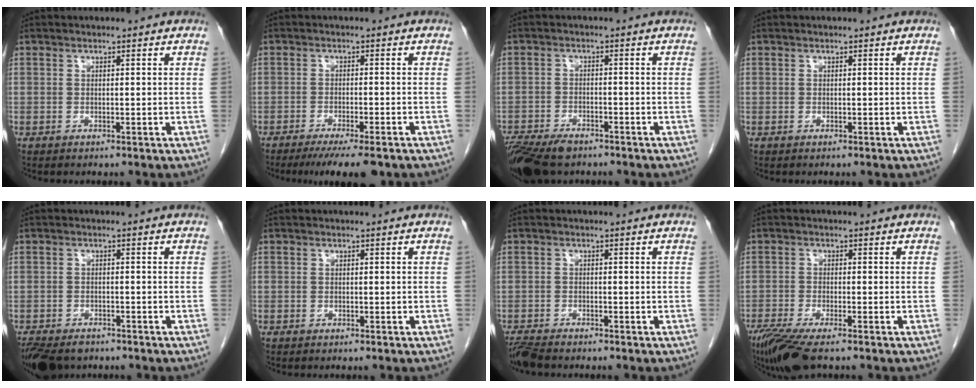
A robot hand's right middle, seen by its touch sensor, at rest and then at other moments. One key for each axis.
{"total": 8.5, "fx": -6.7, "fy": 0.9, "fz": 5.2, "tx": -0.067, "ty": -0.017, "tz": -0.097}
{"total": 10.2, "fx": -7.7, "fy": 4.2, "fz": 5.2, "tx": -0.102, "ty": -0.015, "tz": -0.129}
{"total": 0.0}
{"total": 9.6, "fx": -7.0, "fy": 5.1, "fz": 4.2, "tx": -0.093, "ty": -0.015, "tz": -0.102}
{"total": 0.0}
{"total": 4.4, "fx": -3.9, "fy": 0.8, "fz": 1.8, "tx": -0.033, "ty": -0.014, "tz": -0.070}
{"total": 7.9, "fx": -5.9, "fy": 1.1, "fz": 5.2, "tx": -0.094, "ty": -0.021, "tz": -0.104}